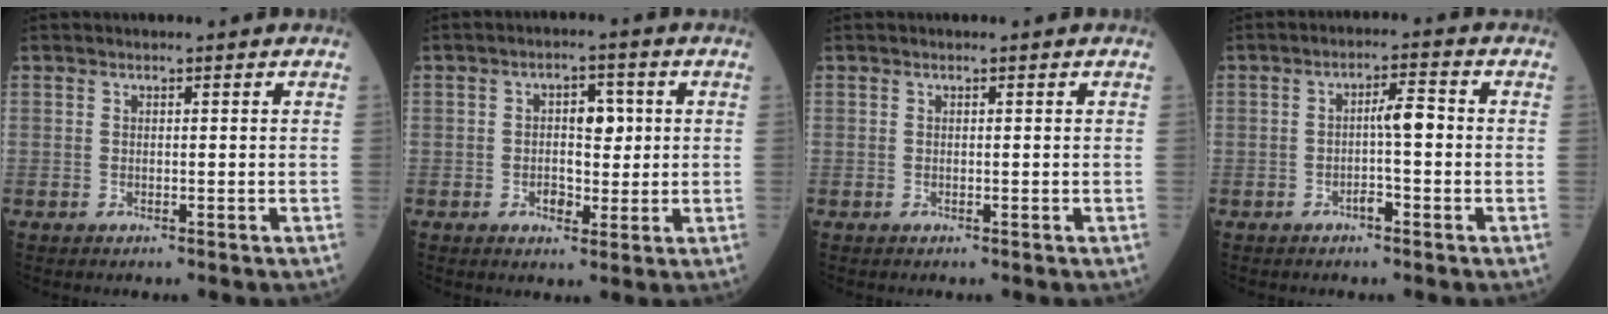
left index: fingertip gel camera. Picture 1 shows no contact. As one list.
[{"total": 4.9, "force": [0.4, 3.0, 3.9], "torque": [-0.058, 0.015, 0.012]}, {"total": 0.0}, {"total": 4.0, "force": [-0.7, 0.8, 3.8], "torque": [-0.060, 0.014, -0.012]}]